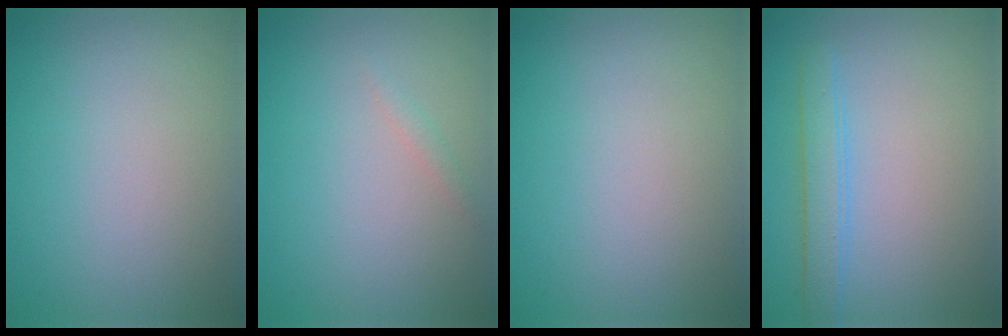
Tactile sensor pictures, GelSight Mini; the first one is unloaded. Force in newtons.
{"total": 0.7, "press": 0.7, "slide": 0.1}
{"total": 0.0}
{"total": 2.3, "press": 2.3, "slide": 0.2}